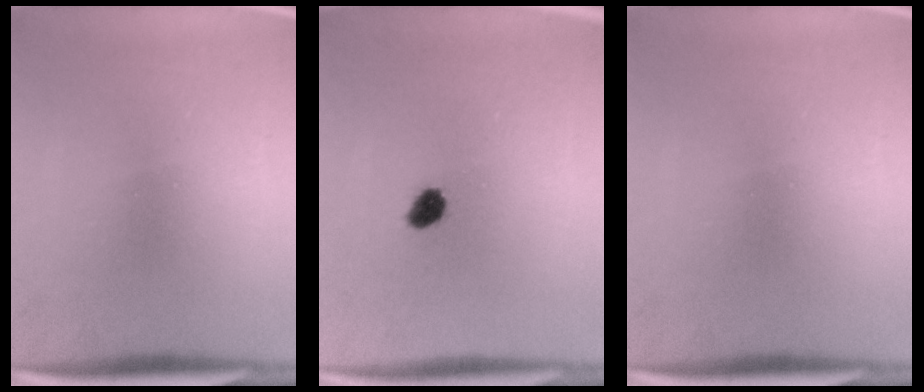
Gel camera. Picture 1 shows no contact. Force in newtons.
{"total": 2.8}
{"total": 0.0}